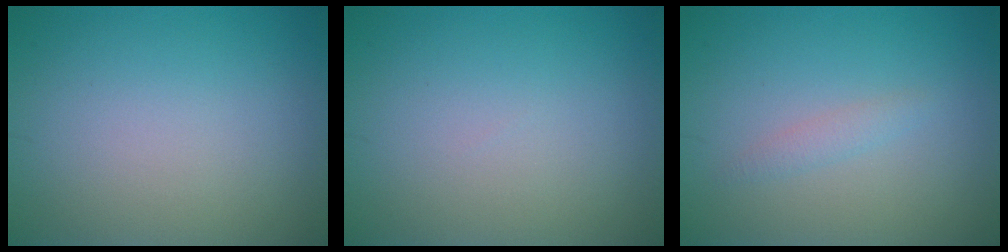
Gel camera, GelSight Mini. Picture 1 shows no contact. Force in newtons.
{"total": 0.0}
{"total": 1.0, "press": 1.0, "slide": 0.1}